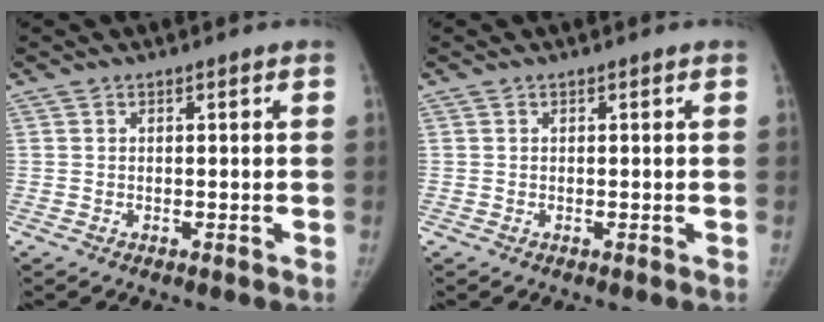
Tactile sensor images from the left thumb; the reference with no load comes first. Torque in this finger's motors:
{"motor_torque": [-0.05, 0.00, 0.16, -0.16, 0.00]}